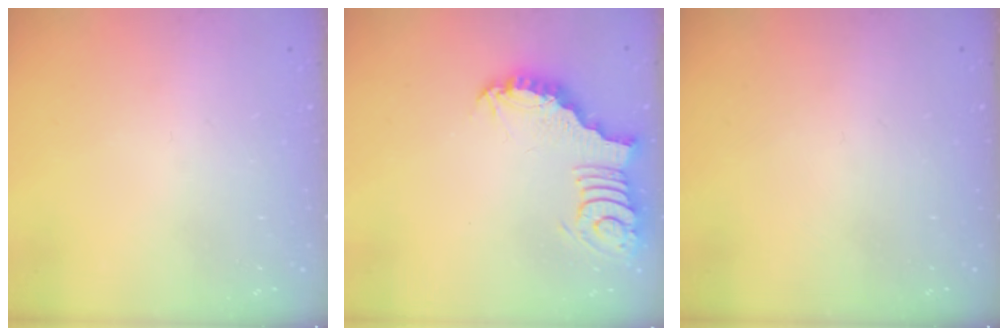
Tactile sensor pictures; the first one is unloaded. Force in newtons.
{"total": 3.7, "press": 3.6, "slide": 0.7}
{"total": 0.0}